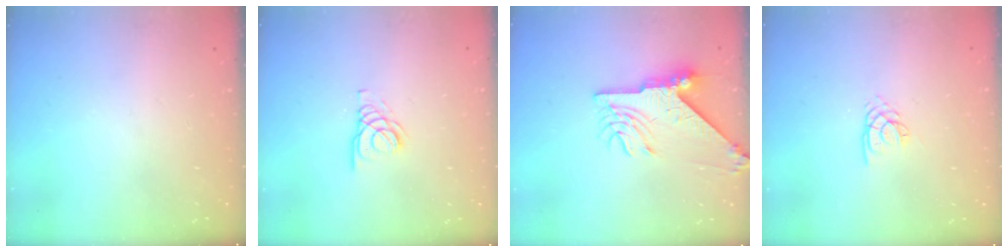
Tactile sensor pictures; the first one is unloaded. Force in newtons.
{"total": 2.8, "press": 2.8, "slide": 0.3}
{"total": 10.4, "press": 10.3, "slide": 1.3}
{"total": 1.9, "press": 1.8, "slide": 0.3}